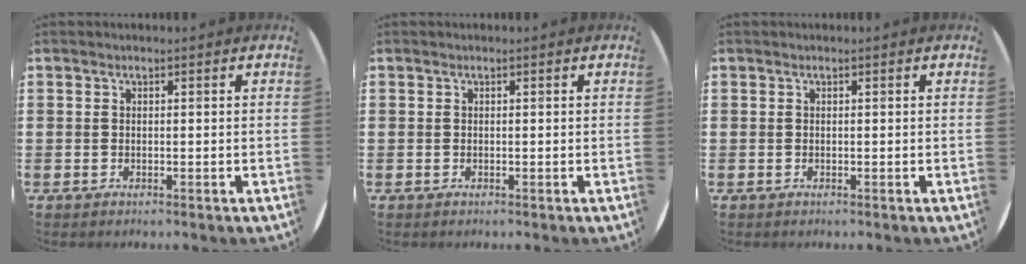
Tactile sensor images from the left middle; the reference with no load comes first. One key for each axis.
{"total": 0.0}
{"total": 0.0}